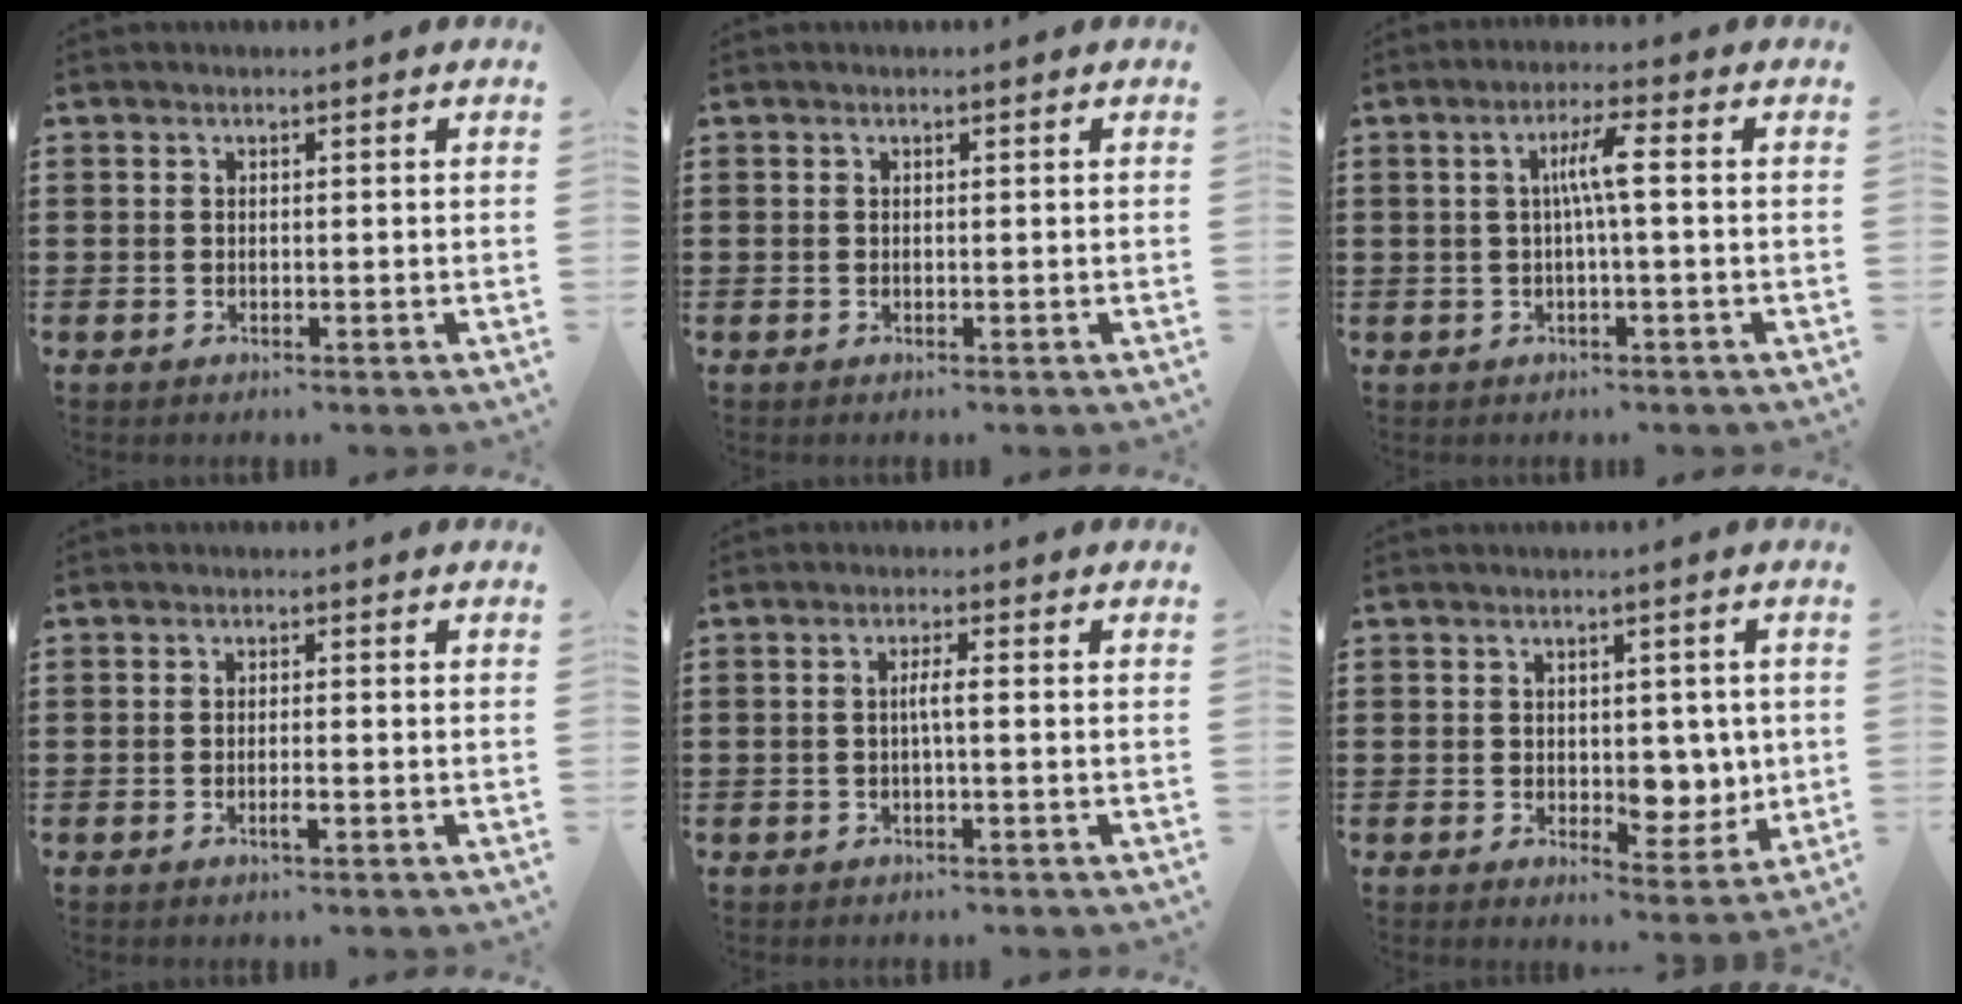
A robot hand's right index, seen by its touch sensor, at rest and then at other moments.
{"total": 0.0}
{"total": 4.5, "force": [0.1, 0.1, 4.5], "torque": [-0.085, 0.004, -0.004]}
{"total": 1.7, "force": [-0.8, 0.2, 1.5], "torque": [-0.033, -0.004, -0.017]}
{"total": 2.1, "force": [-0.3, 0.0, 2.0], "torque": [-0.039, 0.000, -0.008]}
{"total": 5.4, "force": [0.6, 4.0, 3.5], "torque": [-0.044, -0.002, 0.007]}